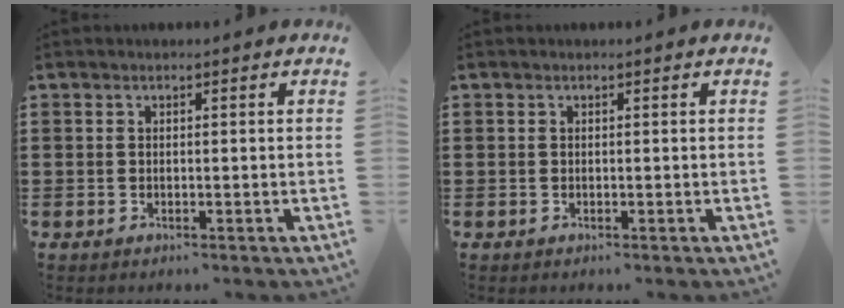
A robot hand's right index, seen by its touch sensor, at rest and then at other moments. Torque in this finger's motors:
{"motor_torque": [-0.05, 0.05, 0.00, 0.00]}